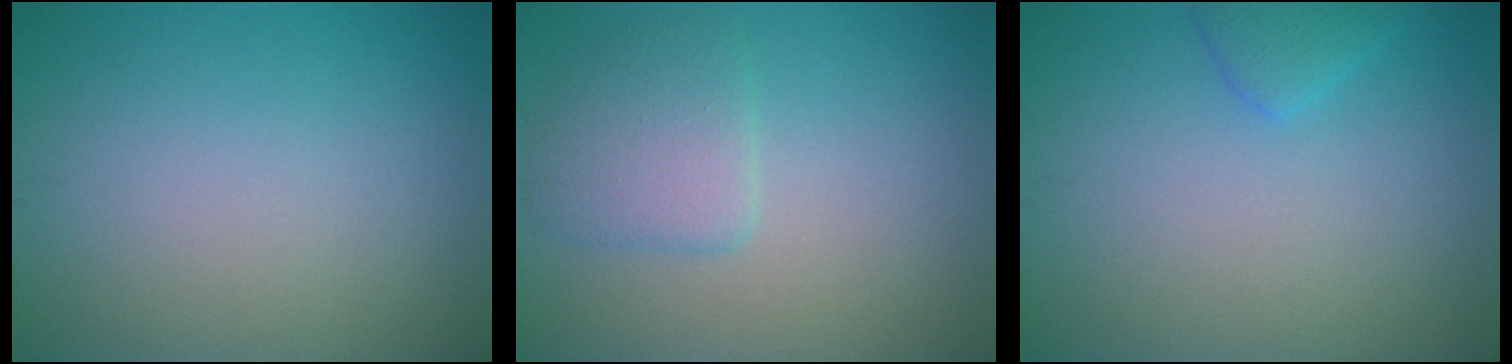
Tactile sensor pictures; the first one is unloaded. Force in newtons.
{"total": 2.9, "press": 2.9, "slide": 0.3}
{"total": 1.7, "press": 1.7, "slide": 0.1}